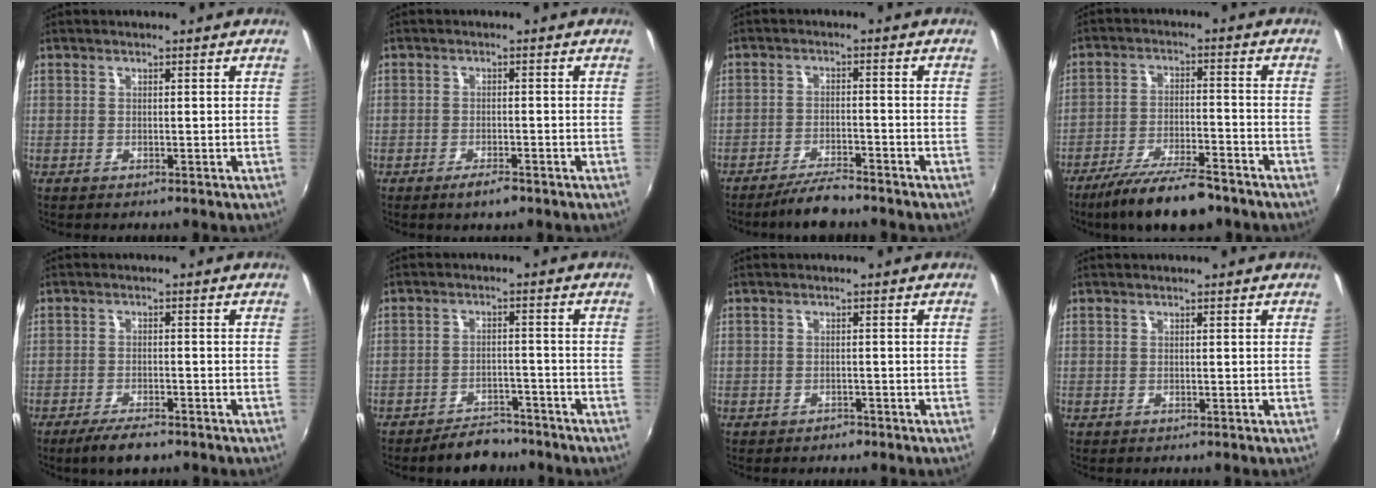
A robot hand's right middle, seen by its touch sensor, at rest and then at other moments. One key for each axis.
{"total": 2.9, "fx": -2.1, "fy": 0.8, "fz": 1.9, "tx": -0.044, "ty": -0.004, "tz": -0.040}
{"total": 5.5, "fx": -5.0, "fy": 0.7, "fz": 2.4, "tx": -0.061, "ty": -0.001, "tz": -0.087}
{"total": 13.2, "fx": -10.5, "fy": 2.8, "fz": 7.4, "tx": -0.155, "ty": -0.019, "tz": -0.175}
{"total": 5.5, "fx": -4.2, "fy": 1.4, "fz": 3.3, "tx": -0.077, "ty": -0.011, "tz": -0.075}
{"total": 6.8, "fx": -5.8, "fy": 2.8, "fz": 1.9, "tx": -0.052, "ty": 0.010, "tz": -0.080}
{"total": 1.5, "fx": -1.1, "fy": 0.9, "fz": 0.2, "tx": -0.007, "ty": 0.003, "tz": -0.015}
{"total": 0.0}